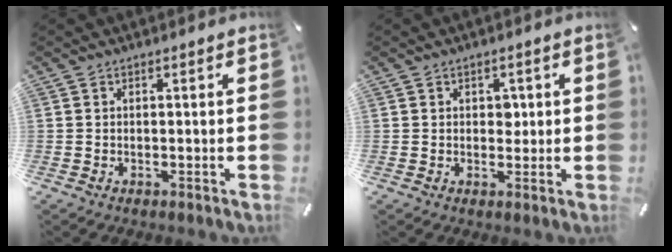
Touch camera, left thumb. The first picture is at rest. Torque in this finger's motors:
{"motor_torque": [0.21, 0.41, 0.28, -0.25, 0.00]}